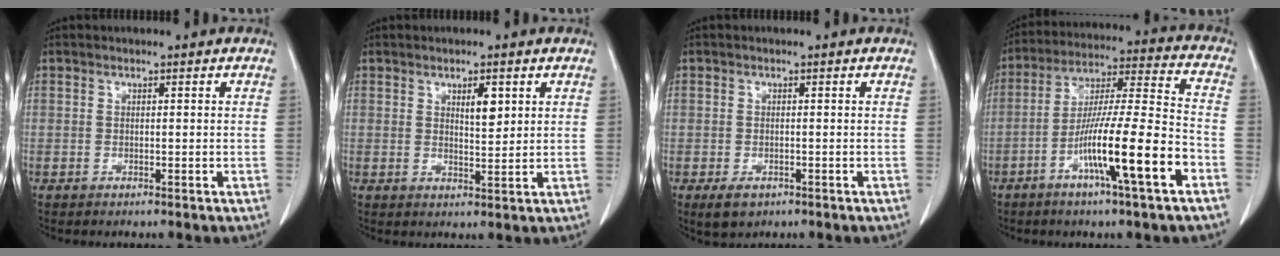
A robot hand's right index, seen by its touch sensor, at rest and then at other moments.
{"total": 3.4, "force": [1.5, 1.0, 2.9], "torque": [-0.048, -0.003, 0.027]}
{"total": 2.9, "force": [-1.6, 1.9, 1.5], "torque": [-0.028, -0.004, -0.016]}
{"total": 15.7, "force": [-6.8, 0.1, 14.2], "torque": [-0.251, -0.005, -0.119]}